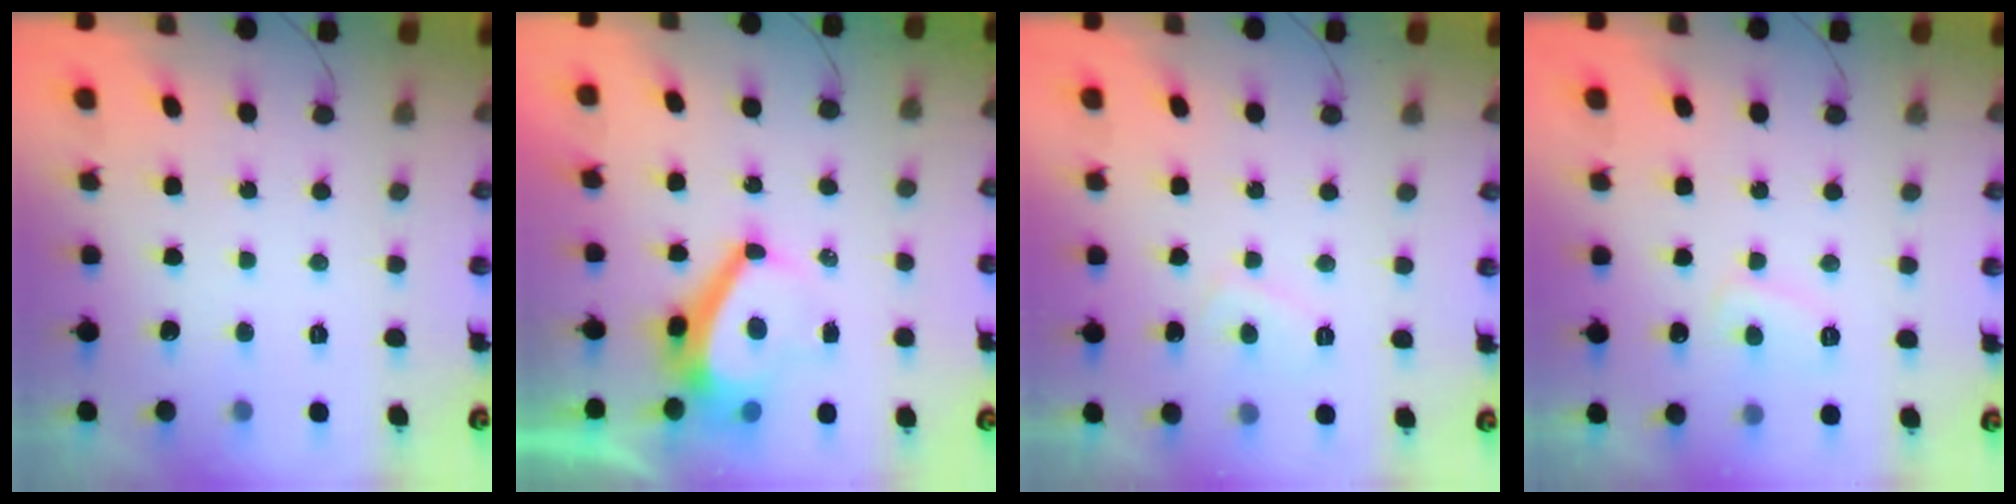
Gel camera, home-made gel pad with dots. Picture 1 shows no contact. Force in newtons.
{"total": 8.0, "press": 8.0, "slide": 0.9}
{"total": 2.4, "press": 2.2, "slide": 0.9}
{"total": 5.7, "press": 5.7, "slide": 0.3}